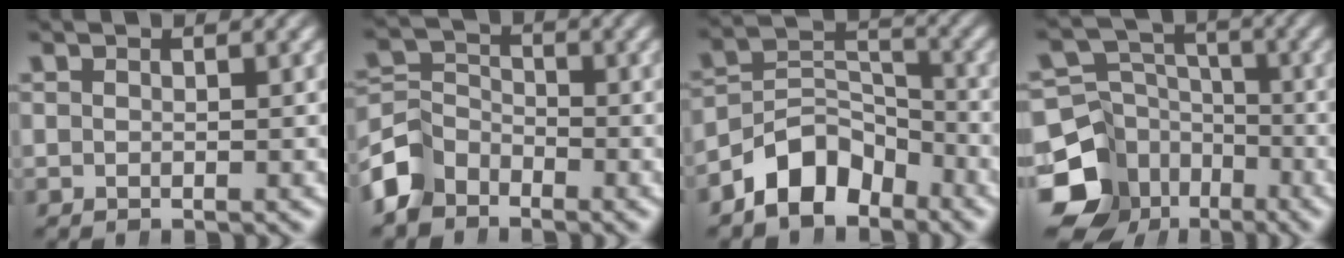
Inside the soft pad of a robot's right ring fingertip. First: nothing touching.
{"total": 6.1, "force": [-3.0, 4.9, 2.0], "torque": [-0.038, -0.018, -0.047]}
{"total": 7.5, "force": [-4.3, 4.9, 3.6], "torque": [-0.036, -0.014, -0.074]}
{"total": 13.4, "force": [-5.1, 10.7, 6.3], "torque": [-0.091, -0.048, -0.076]}